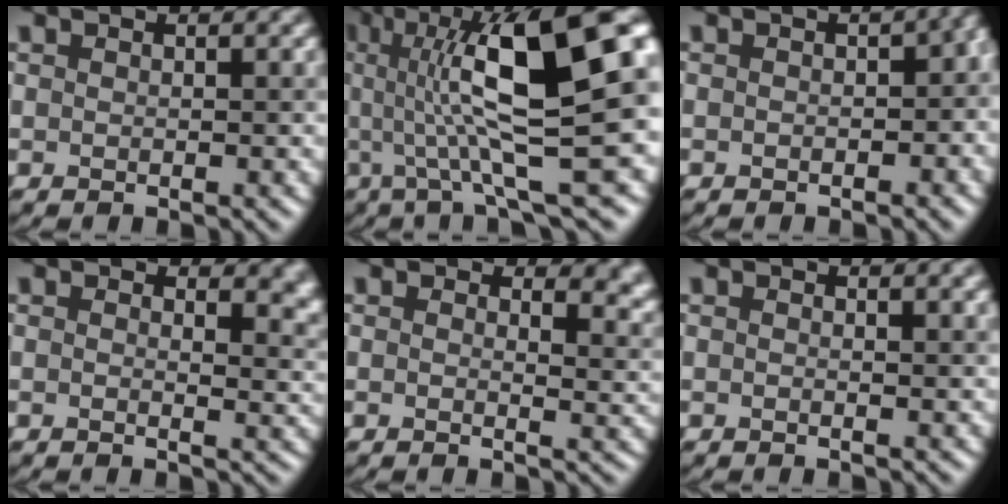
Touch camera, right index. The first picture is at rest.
{"total": 14.3, "force": [2.2, 3.7, 13.7], "torque": [-0.205, 0.016, 0.031]}
{"total": 4.8, "force": [-0.4, 2.4, 4.1], "torque": [-0.014, 0.005, -0.008]}
{"total": 4.9, "force": [1.5, 2.6, 3.9], "torque": [-0.017, 0.005, 0.003]}
{"total": 5.6, "force": [2.4, 2.9, 4.2], "torque": [-0.028, 0.010, 0.005]}
{"total": 1.7, "force": [0.4, 0.7, 1.5], "torque": [-0.016, -0.001, -0.013]}